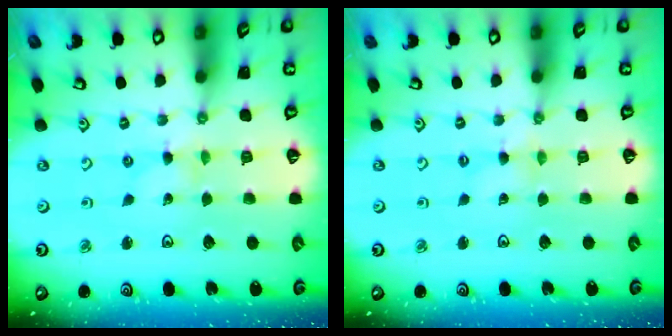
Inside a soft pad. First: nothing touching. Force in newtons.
{"total": 1.1, "press": 1.1, "slide": 0.3}